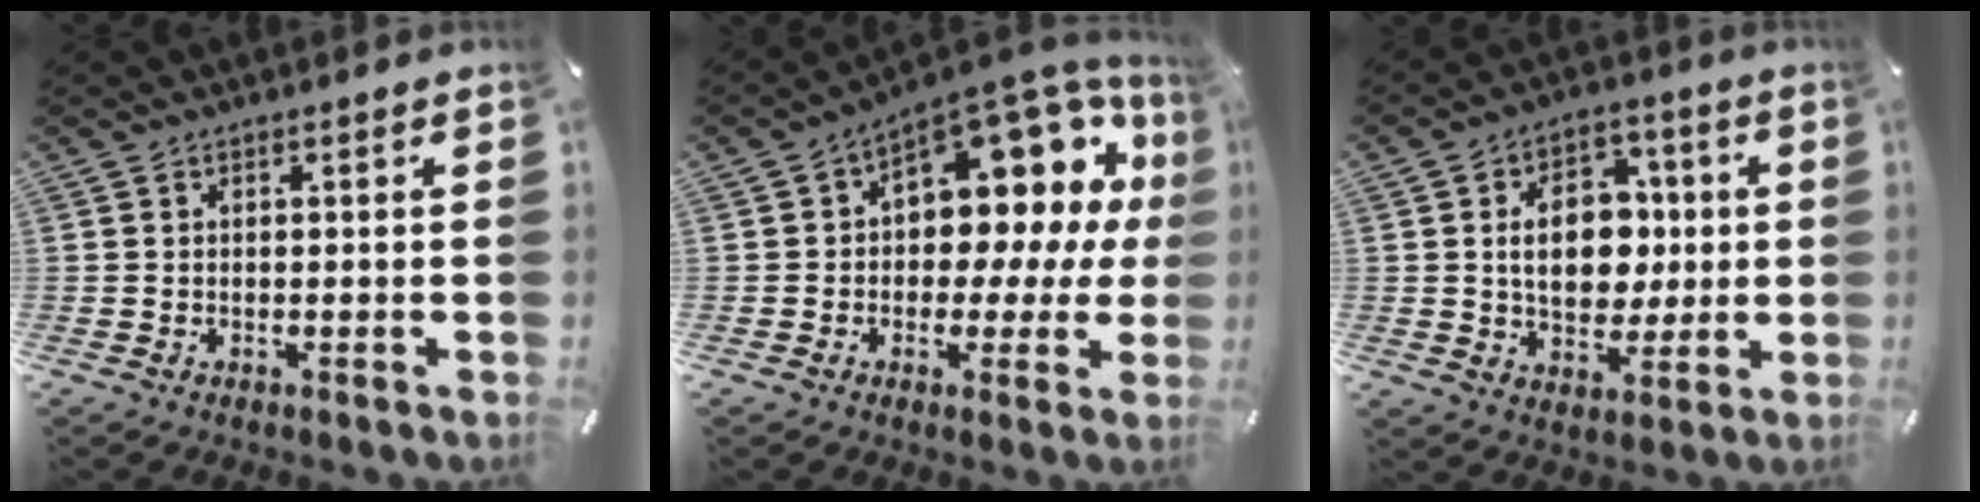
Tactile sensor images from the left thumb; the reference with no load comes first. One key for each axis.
{"total": 13.2, "fx": 6.5, "fy": 8.1, "fz": 8.1, "tx": -0.097, "ty": -0.075, "tz": 0.109}
{"total": 13.0, "fx": 0.8, "fy": 9.7, "fz": 8.6, "tx": -0.144, "ty": 0.013, "tz": 0.016}